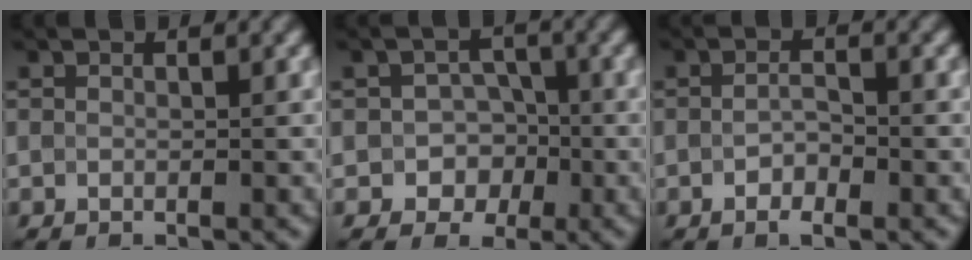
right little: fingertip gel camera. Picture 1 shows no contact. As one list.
[{"total": 3.6, "force": [-1.9, 3.0, 0.6], "torque": [0.026, 0.005, -0.034]}, {"total": 1.5, "force": [-1.3, 0.1, 0.7], "torque": [-0.017, -0.001, -0.019]}]